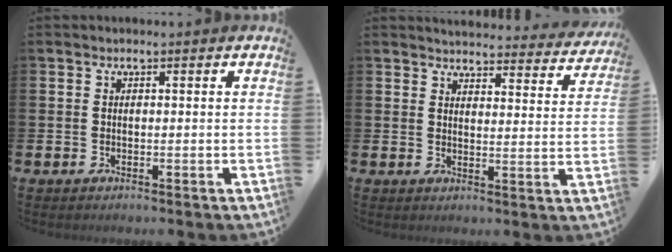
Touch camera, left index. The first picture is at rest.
{"total": 4.1, "force": [4.1, 0.6, 0.3], "torque": [-0.004, -0.039, 0.067]}